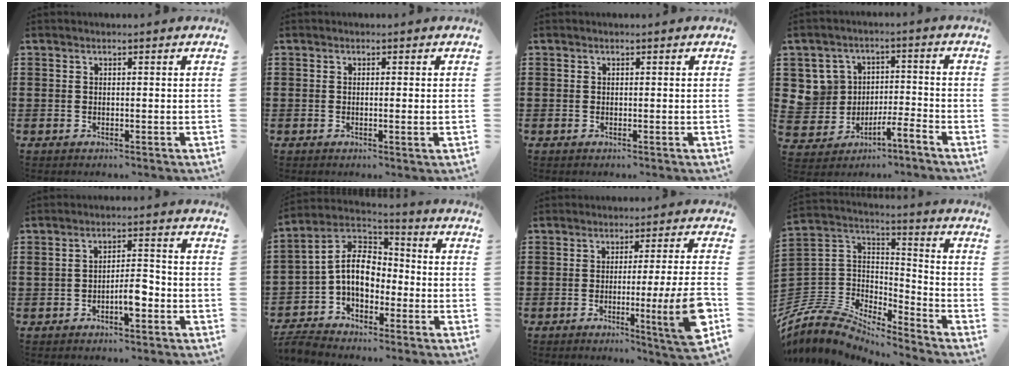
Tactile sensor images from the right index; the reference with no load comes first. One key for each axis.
{"total": 0.9, "fx": -0.1, "fy": -0.1, "fz": 0.9, "tx": -0.016, "ty": -0.006, "tz": -0.002}
{"total": 0.0}
{"total": 3.8, "fx": -2.1, "fy": 3.1, "fz": 0.7, "tx": -0.041, "ty": 0.001, "tz": -0.048}
{"total": 4.7, "fx": -2.0, "fy": 1.7, "fz": 3.9, "tx": -0.073, "ty": 0.009, "tz": -0.039}
{"total": 9.2, "fx": -2.0, "fy": 5.4, "fz": 7.2, "tx": -0.177, "ty": -0.008, "tz": -0.050}
{"total": 10.6, "fx": -2.5, "fy": 0.0, "fz": 10.3, "tx": -0.160, "ty": -0.022, "tz": -0.046}
{"total": 7.1, "fx": -6.3, "fy": 2.8, "fz": 1.4, "tx": -0.063, "ty": -0.007, "tz": -0.135}